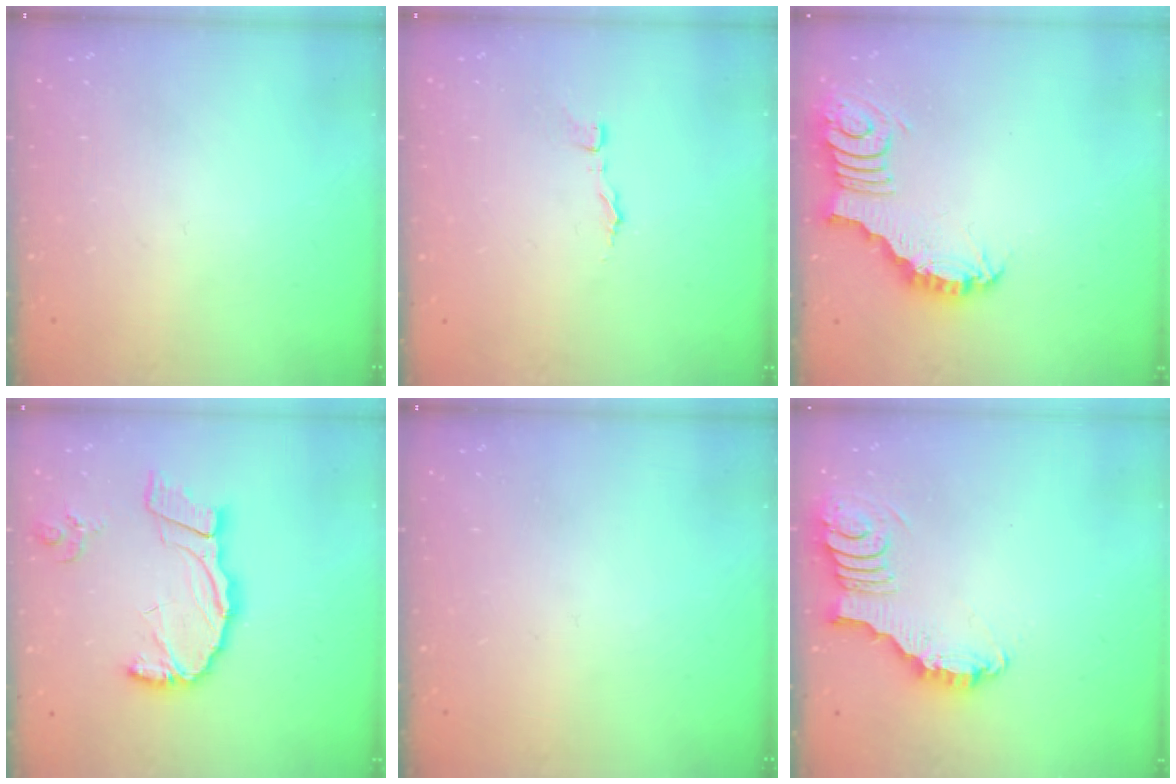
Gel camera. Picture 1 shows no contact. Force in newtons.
{"total": 2.9, "press": 2.9, "slide": 0.3}
{"total": 3.9, "press": 3.8, "slide": 0.8}
{"total": 15.5, "press": 15.4, "slide": 1.5}
{"total": 0.0}
{"total": 3.8, "press": 3.7, "slide": 0.3}